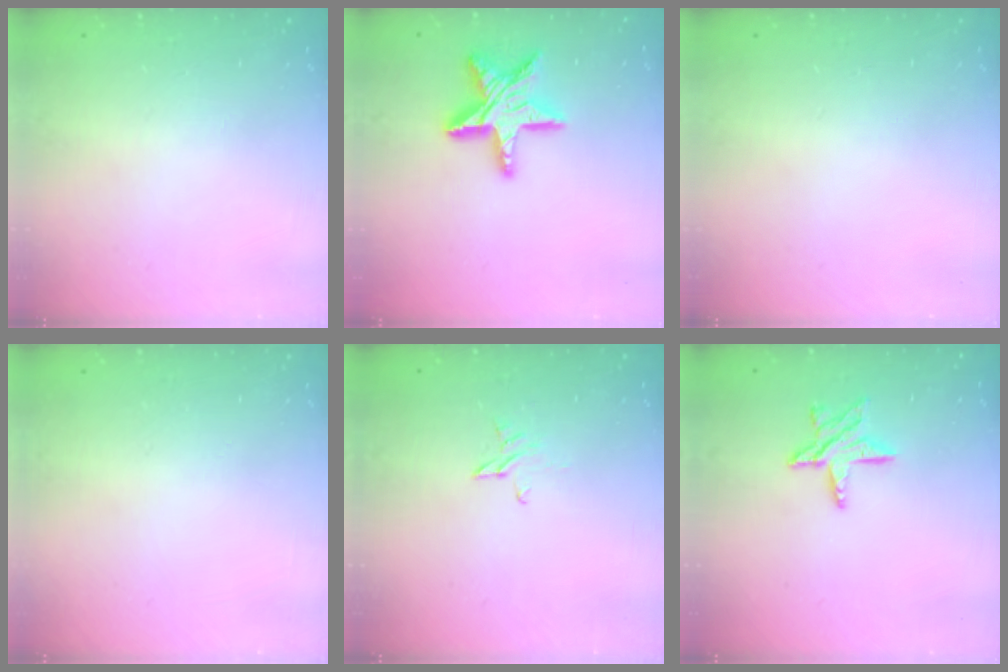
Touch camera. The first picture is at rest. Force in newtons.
{"total": 15.7, "press": 15.6, "slide": 1.2}
{"total": 0.0}
{"total": 0.0}
{"total": 3.0, "press": 3.0, "slide": 0.3}
{"total": 8.1, "press": 8.1, "slide": 0.3}